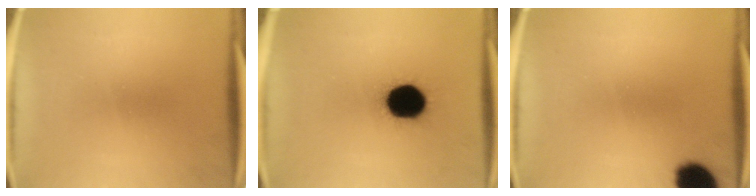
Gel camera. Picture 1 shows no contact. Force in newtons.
{"total": 16.3}
{"total": 10.0}